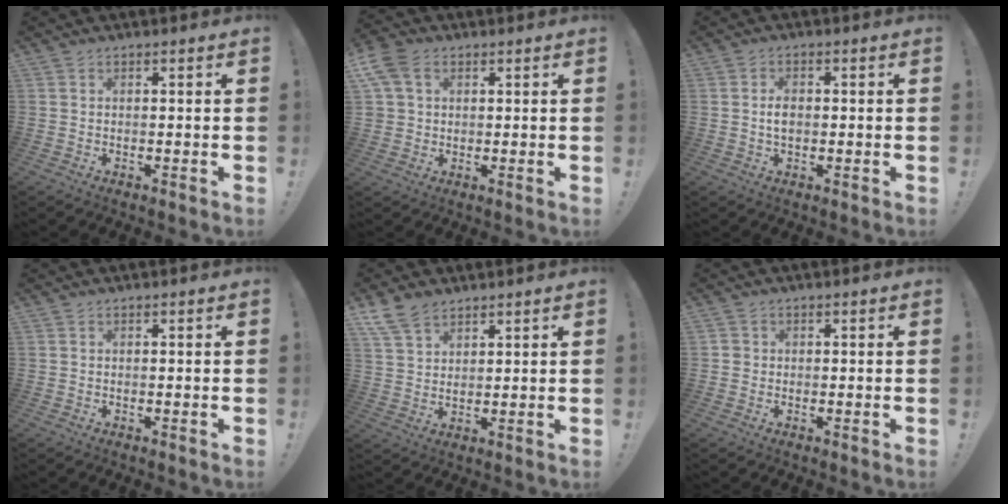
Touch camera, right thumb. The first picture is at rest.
{"total": 8.6, "force": [3.6, 6.4, 4.6], "torque": [-0.097, -0.005, 0.073]}
{"total": 3.3, "force": [-0.1, 2.0, 2.6], "torque": [-0.035, 0.002, -0.004]}
{"total": 0.0}
{"total": 8.0, "force": [5.9, 4.1, 3.5], "torque": [-0.069, -0.023, 0.117]}
{"total": 1.3, "force": [0.0, 1.3, 0.3], "torque": [-0.008, 0.005, 0.001]}